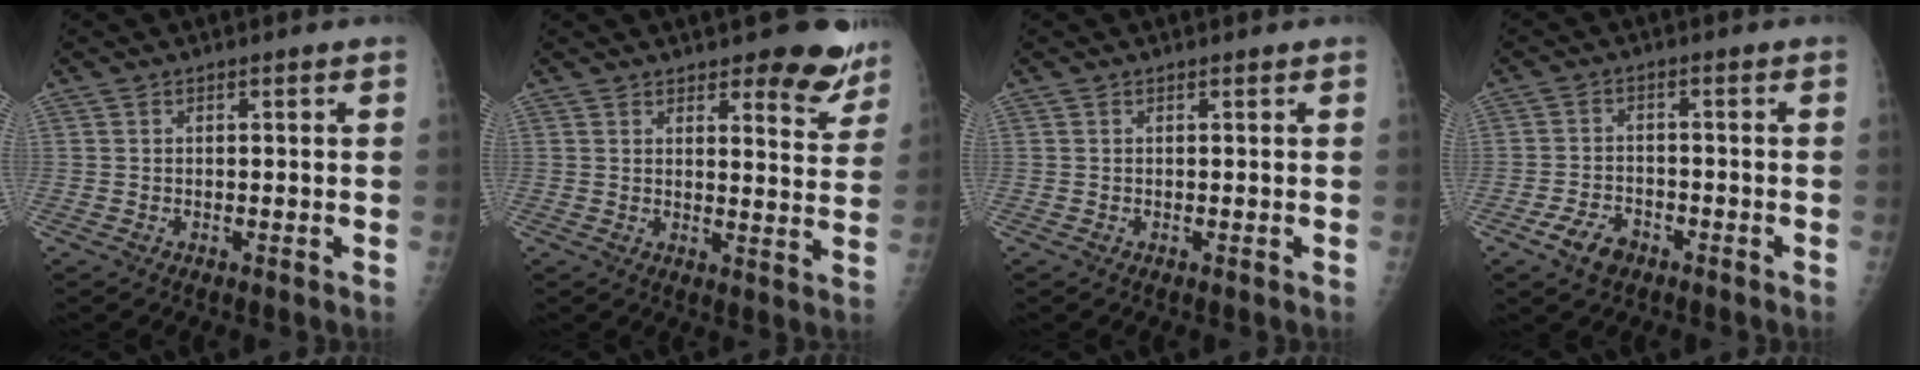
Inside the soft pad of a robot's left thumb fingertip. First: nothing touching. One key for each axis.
{"total": 9.2, "fx": 6.9, "fy": 3.4, "fz": 5.0, "tx": -0.025, "ty": -0.046, "tz": 0.083}
{"total": 0.0}
{"total": 5.1, "fx": -3.0, "fy": 3.2, "fz": 2.6, "tx": -0.044, "ty": 0.015, "tz": -0.052}